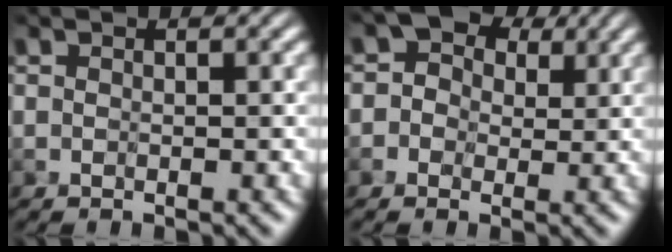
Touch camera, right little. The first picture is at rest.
{"total": 3.8, "force": [1.2, 3.0, 2.0], "torque": [-0.019, 0.008, 0.001]}